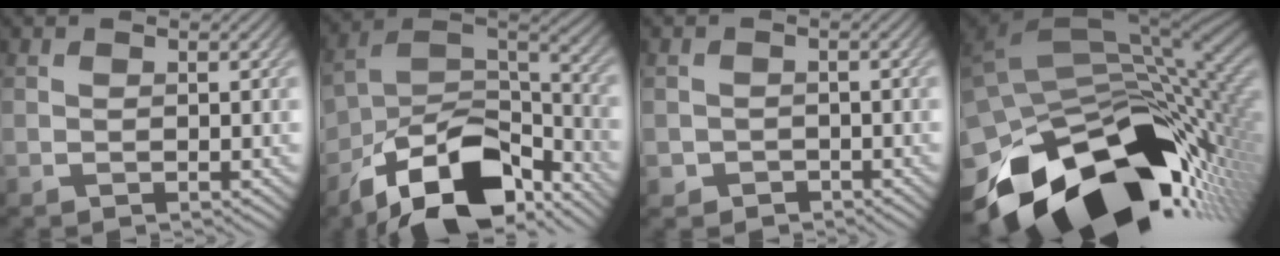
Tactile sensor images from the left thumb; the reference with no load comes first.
{"total": 15.1, "force": [-10.0, 7.7, 8.3], "torque": [-0.166, -0.025, -0.180]}
{"total": 1.9, "force": [-1.1, 1.5, 0.3], "torque": [0.000, -0.005, -0.024]}
{"total": 18.1, "force": [-8.9, 10.9, 11.4], "torque": [-0.225, -0.042, -0.129]}